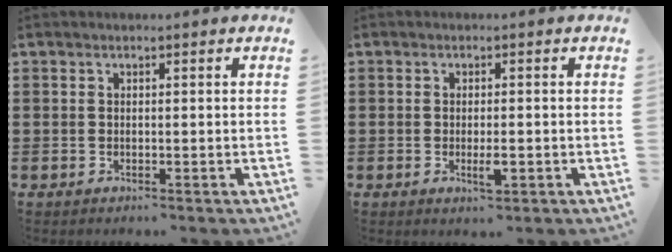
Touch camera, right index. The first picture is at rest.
{"total": 2.6, "force": [-0.7, 0.7, 2.4], "torque": [-0.049, -0.004, -0.013]}